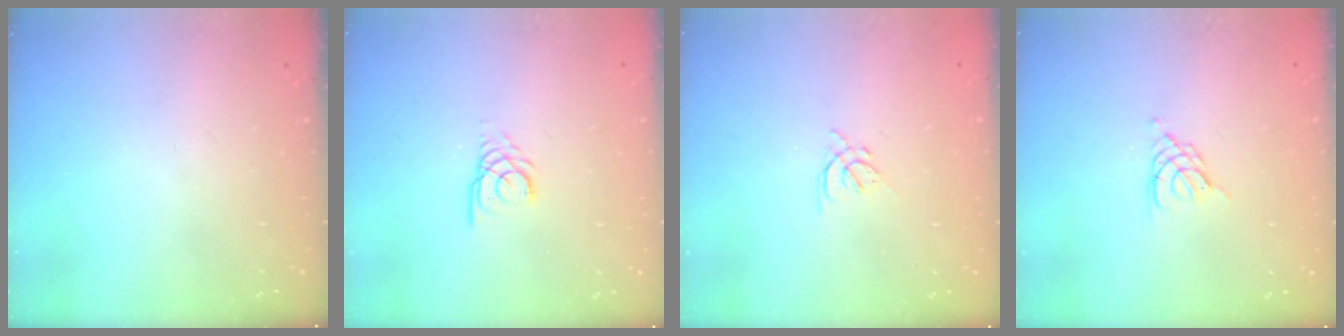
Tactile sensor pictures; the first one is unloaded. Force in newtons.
{"total": 3.6, "press": 3.5, "slide": 0.4}
{"total": 2.2, "press": 2.2, "slide": 0.4}
{"total": 3.9, "press": 3.8, "slide": 0.7}